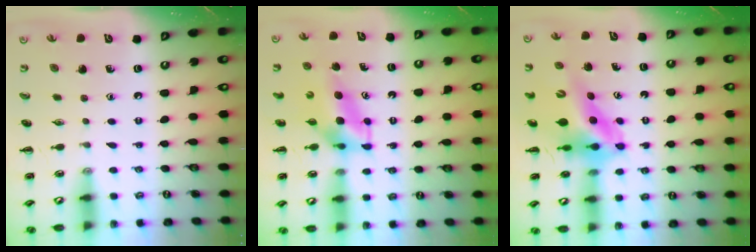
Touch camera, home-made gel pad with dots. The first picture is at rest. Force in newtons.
{"total": 5.6, "press": 5.6, "slide": 0.9}
{"total": 11.4, "press": 10.9, "slide": 3.3}